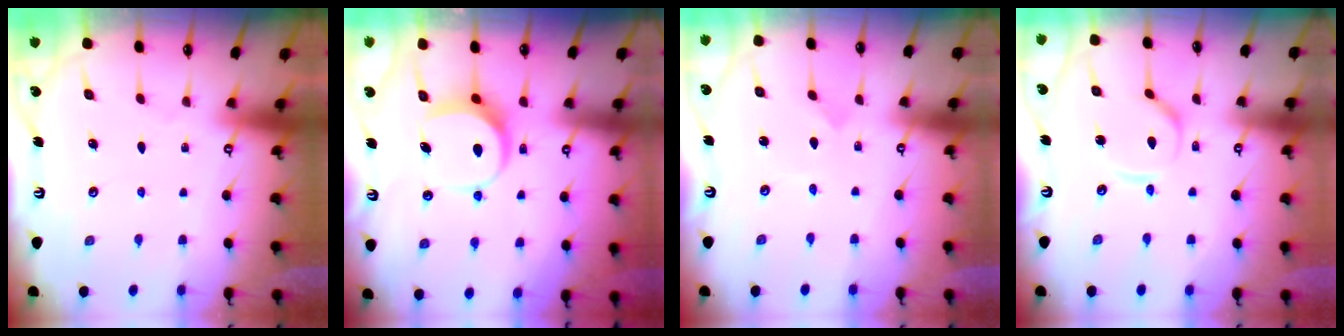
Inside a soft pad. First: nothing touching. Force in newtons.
{"total": 7.7, "press": 7.6, "slide": 1.2}
{"total": 0.0}
{"total": 7.5, "press": 7.5, "slide": 0.5}